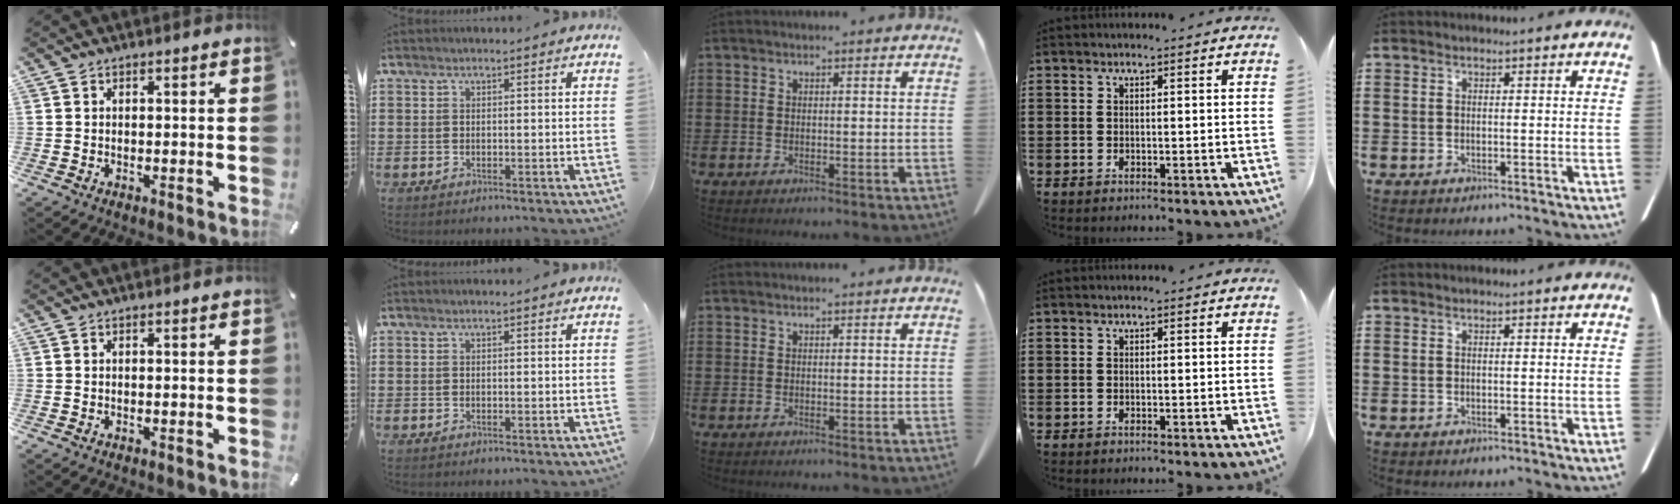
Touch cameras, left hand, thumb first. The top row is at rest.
{}